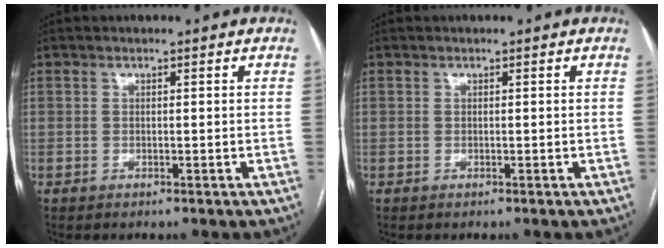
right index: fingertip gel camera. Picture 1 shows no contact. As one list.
[{"total": 0.0}]